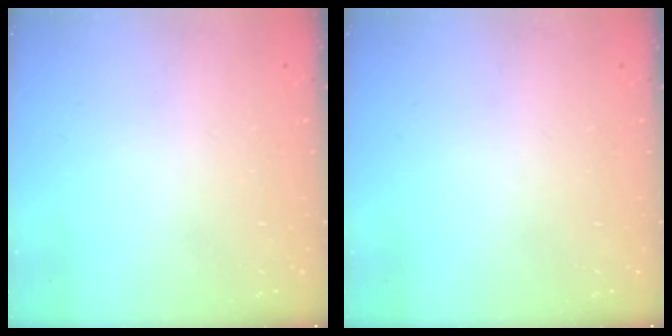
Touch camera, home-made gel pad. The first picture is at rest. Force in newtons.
{"total": 0.0}